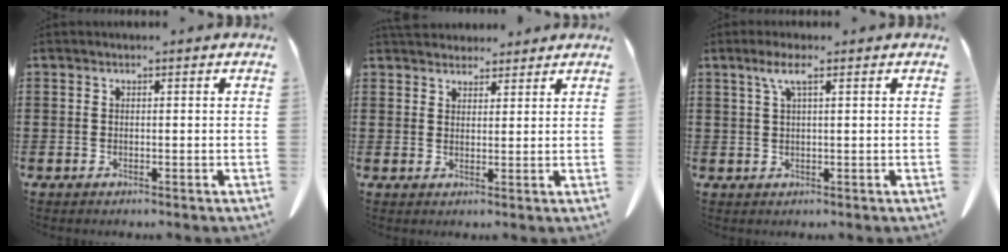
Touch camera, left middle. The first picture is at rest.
{"total": 3.5, "force": [3.3, 1.0, 0.1], "torque": [-0.003, -0.008, 0.063]}
{"total": 3.2, "force": [1.5, 0.5, 2.8], "torque": [-0.060, 0.005, 0.025]}